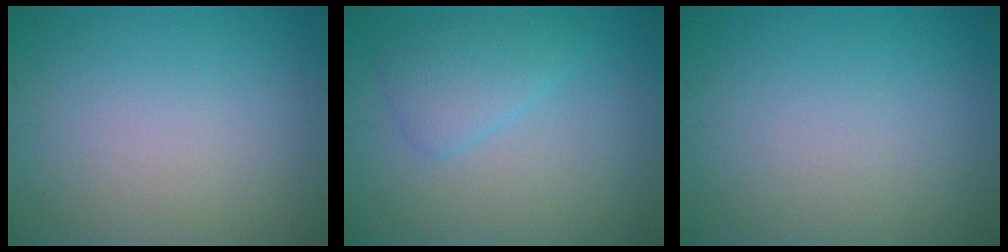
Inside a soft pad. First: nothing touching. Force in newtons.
{"total": 2.8, "press": 2.8, "slide": 0.2}
{"total": 0.0}